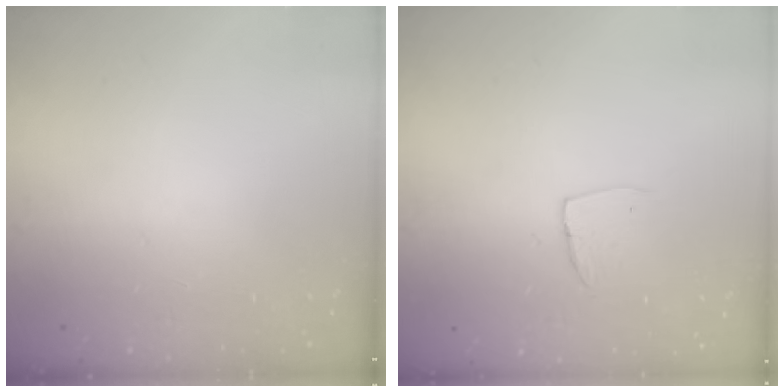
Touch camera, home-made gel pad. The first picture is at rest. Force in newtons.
{"total": 4.8, "press": 4.8, "slide": 0.4}